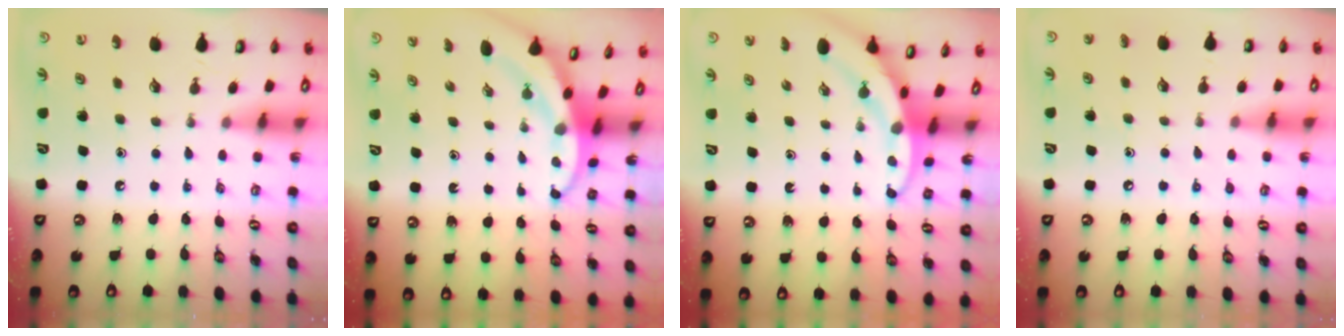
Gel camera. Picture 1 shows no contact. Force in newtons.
{"total": 3.8, "press": 3.8, "slide": 0.5}
{"total": 3.3, "press": 3.3, "slide": 0.2}
{"total": 4.8, "press": 4.8, "slide": 0.6}